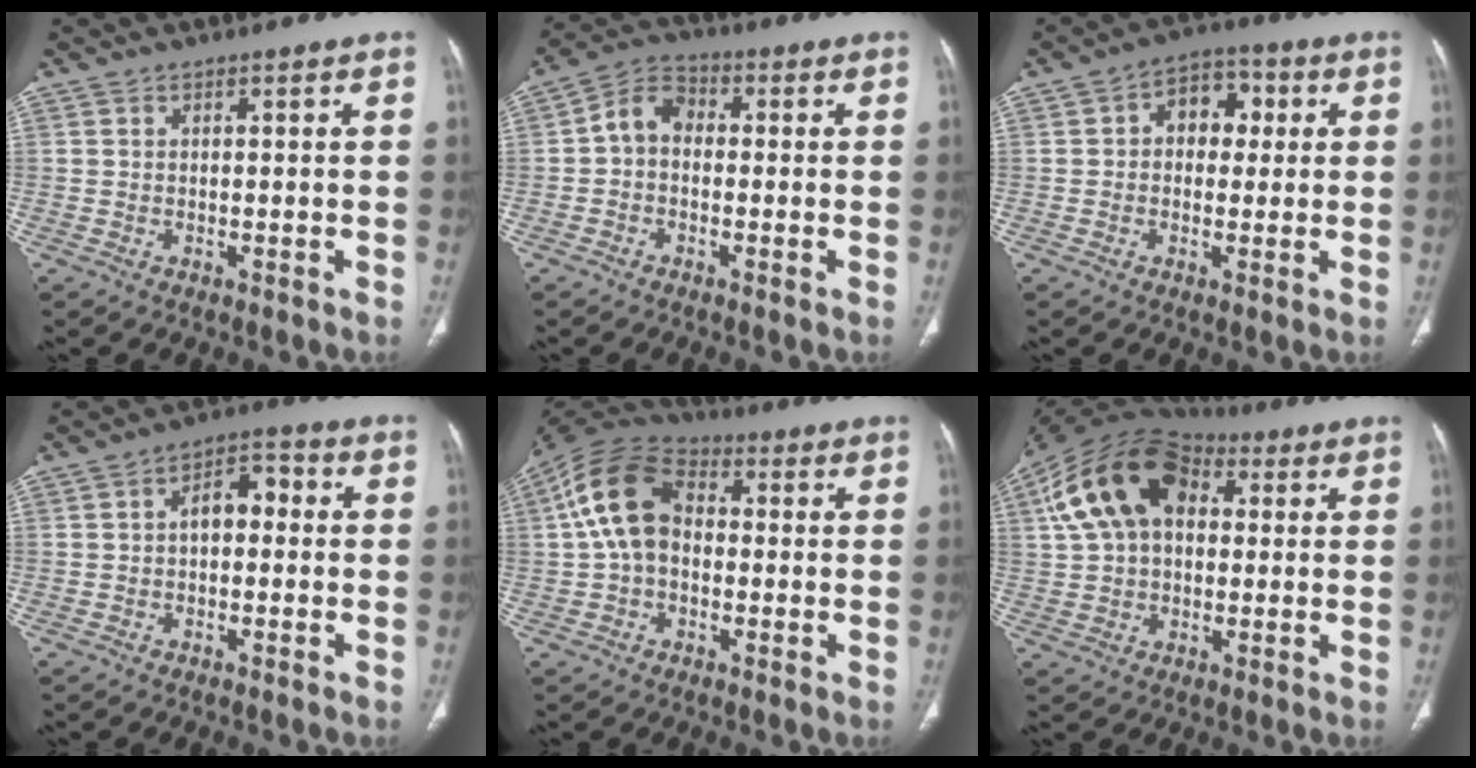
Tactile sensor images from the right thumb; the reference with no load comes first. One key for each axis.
{"total": 6.2, "fx": -0.3, "fy": 4.6, "fz": 4.1, "tx": -0.058, "ty": 0.021, "tz": -0.022}
{"total": 8.0, "fx": 1.4, "fy": 5.7, "fz": 5.4, "tx": -0.039, "ty": 0.017, "tz": 0.013}
{"total": 6.1, "fx": 0.1, "fy": 3.8, "fz": 4.8, "tx": -0.055, "ty": 0.025, "tz": -0.011}
{"total": 13.3, "fx": 0.7, "fy": 9.2, "fz": 9.6, "tx": -0.176, "ty": 0.034, "tz": -0.001}
{"total": 17.9, "fx": 4.3, "fy": 11.9, "fz": 12.7, "tx": -0.223, "ty": 0.027, "tz": 0.067}